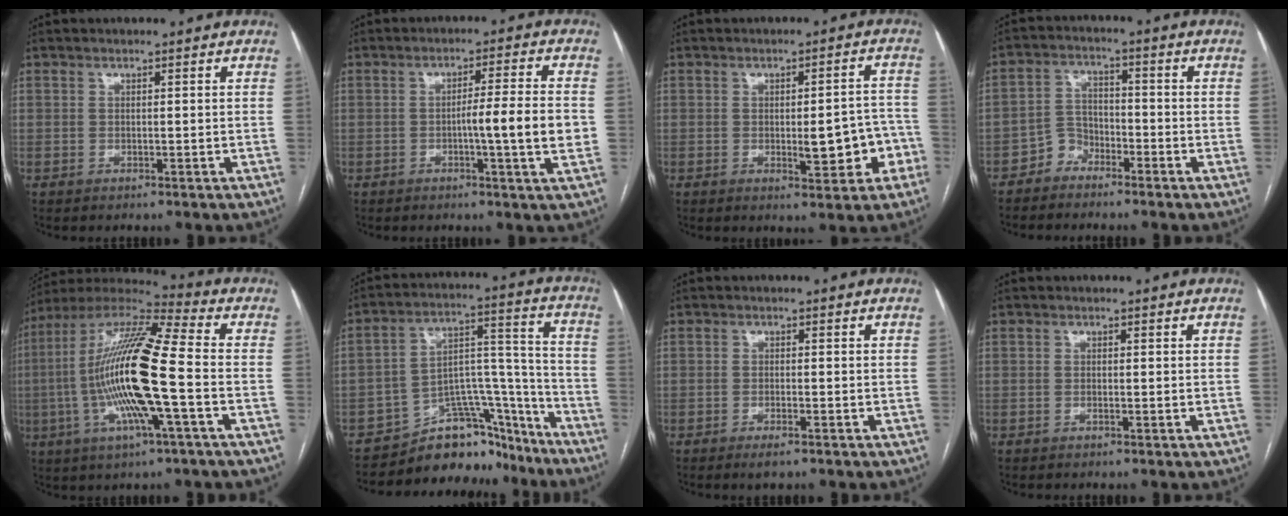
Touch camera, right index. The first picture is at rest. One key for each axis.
{"total": 7.9, "fx": -1.2, "fy": -0.6, "fz": 7.8, "tx": -0.114, "ty": 0.000, "tz": -0.020}
{"total": 7.6, "fx": -2.2, "fy": 2.4, "fz": 6.9, "tx": -0.081, "ty": 0.016, "tz": -0.020}
{"total": 3.9, "fx": -2.9, "fy": 2.5, "fz": 0.3, "tx": 0.004, "ty": 0.010, "tz": -0.058}
{"total": 19.5, "fx": -3.0, "fy": 1.6, "fz": 19.2, "tx": -0.381, "ty": -0.001, "tz": -0.063}
{"total": 14.7, "fx": -13.1, "fy": 5.6, "fz": 3.7, "tx": -0.033, "ty": 0.072, "tz": -0.202}
{"total": 2.3, "fx": -1.5, "fy": 0.3, "fz": 1.7, "tx": -0.032, "ty": -0.003, "tz": -0.024}
{"total": 0.7, "fx": -0.2, "fy": 0.1, "fz": 0.6, "tx": -0.012, "ty": -0.001, "tz": -0.002}